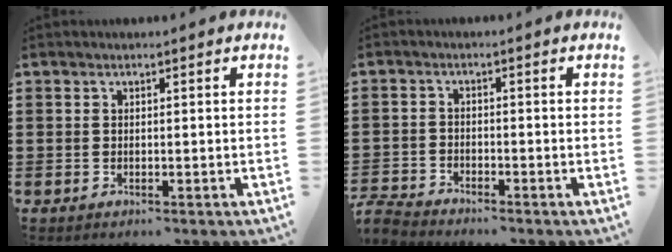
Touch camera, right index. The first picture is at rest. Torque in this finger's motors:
{"motor_torque": [-1.76, 0.38, -1.05, -0.21]}